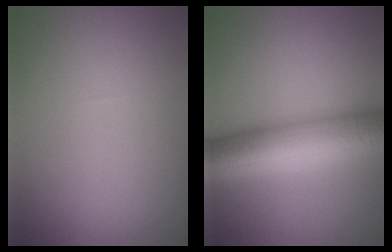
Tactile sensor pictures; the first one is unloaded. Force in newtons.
{"total": 10.0, "press": 10.0, "slide": 0.2}